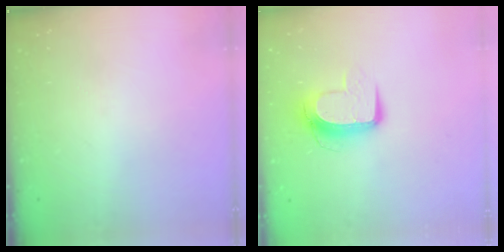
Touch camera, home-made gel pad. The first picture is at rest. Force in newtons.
{"total": 10.2, "press": 10.2, "slide": 0.6}